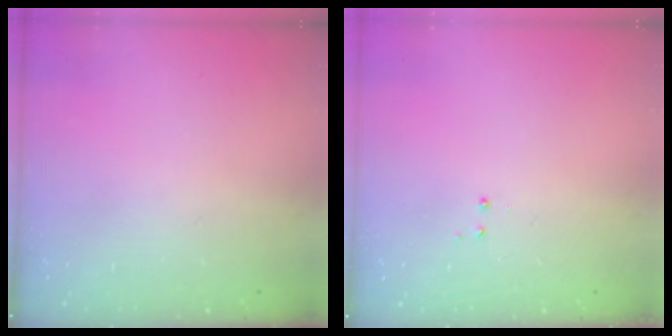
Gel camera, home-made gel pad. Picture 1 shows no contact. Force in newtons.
{"total": 2.9, "press": 2.8, "slide": 0.6}